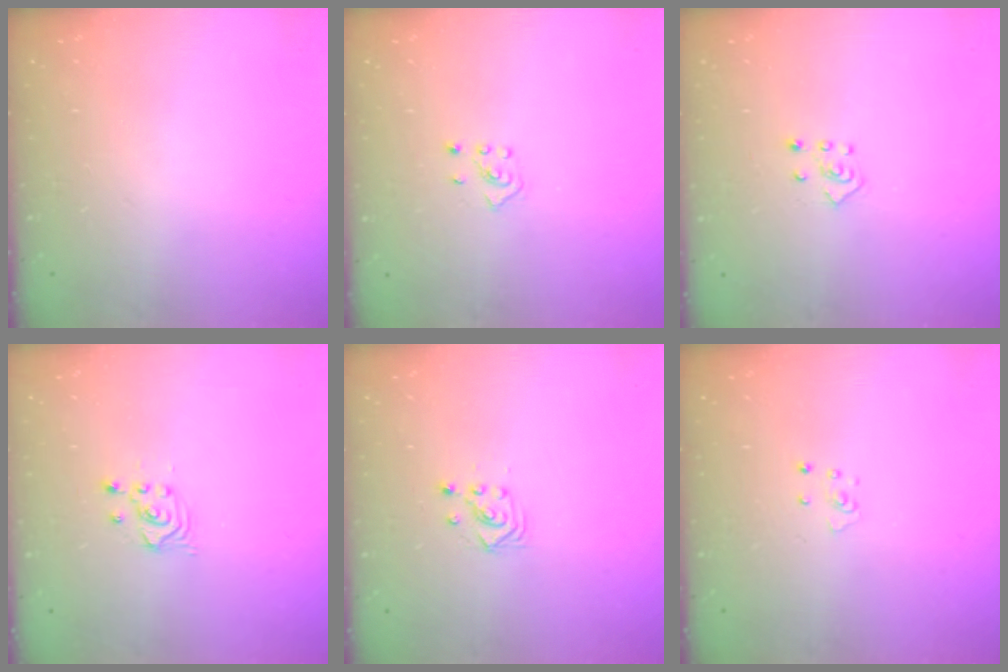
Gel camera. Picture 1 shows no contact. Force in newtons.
{"total": 2.5, "press": 2.4, "slide": 0.7}
{"total": 4.7, "press": 4.6, "slide": 0.6}
{"total": 2.5, "press": 2.5, "slide": 0.3}
{"total": 3.0, "press": 3.0, "slide": 0.4}
{"total": 3.3, "press": 3.3, "slide": 0.3}